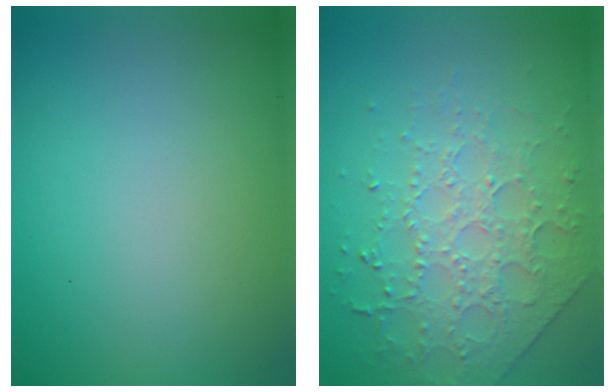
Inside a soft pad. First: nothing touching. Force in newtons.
{"total": 3.8, "press": 3.6, "slide": 1.4}